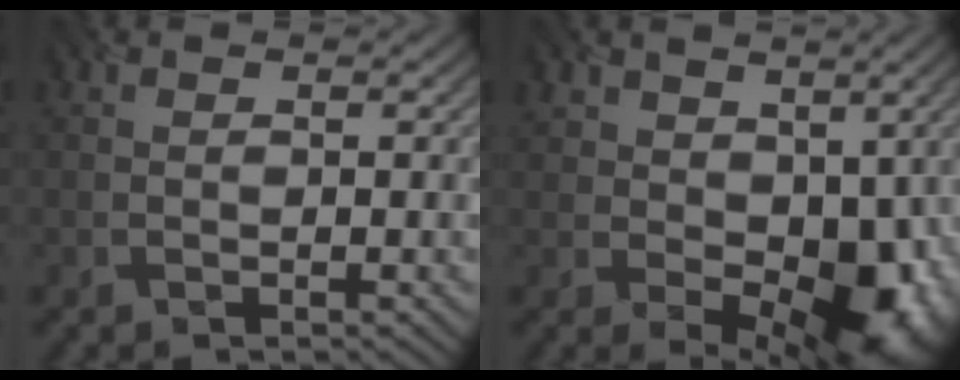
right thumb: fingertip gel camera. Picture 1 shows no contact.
{"total": 10.0, "force": [0.2, 7.1, 7.1], "torque": [-0.108, -0.030, 0.023]}